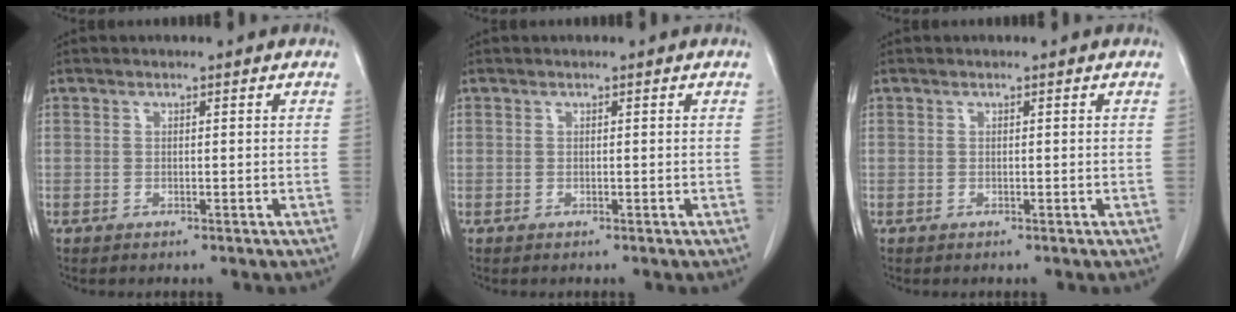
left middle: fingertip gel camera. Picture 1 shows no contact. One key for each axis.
{"total": 0.0}
{"total": 0.0}